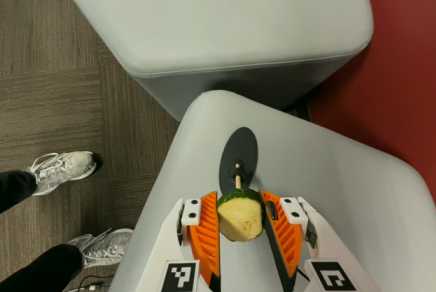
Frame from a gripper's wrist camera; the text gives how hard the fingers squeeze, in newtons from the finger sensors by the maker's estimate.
{"total": 11.8, "left": 12.3, "right": 11.3}